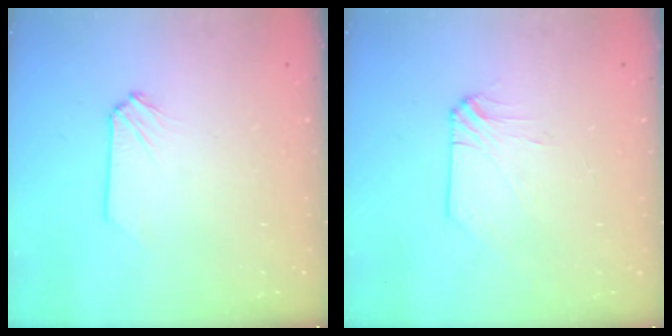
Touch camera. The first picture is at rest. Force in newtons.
{"total": 2.8, "press": 2.7, "slide": 0.6}